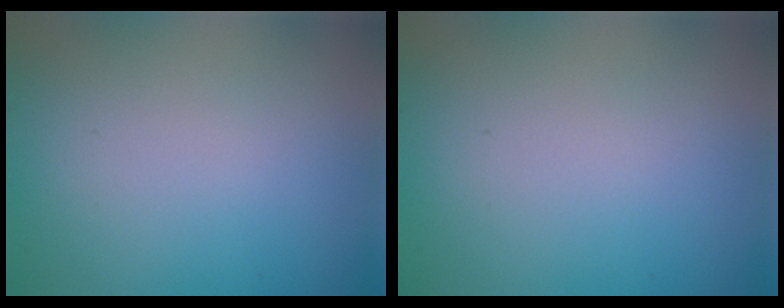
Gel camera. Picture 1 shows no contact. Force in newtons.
{"total": 0.0}